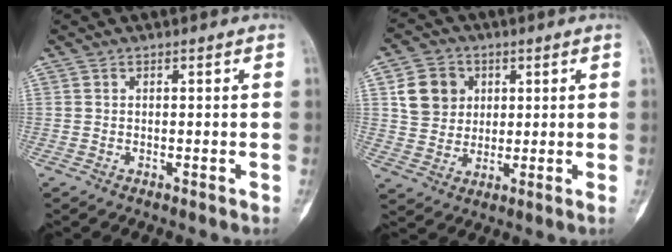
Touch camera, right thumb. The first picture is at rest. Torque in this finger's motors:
{"motor_torque": [0.56, 0.90, 0.02, -0.12, -0.13]}